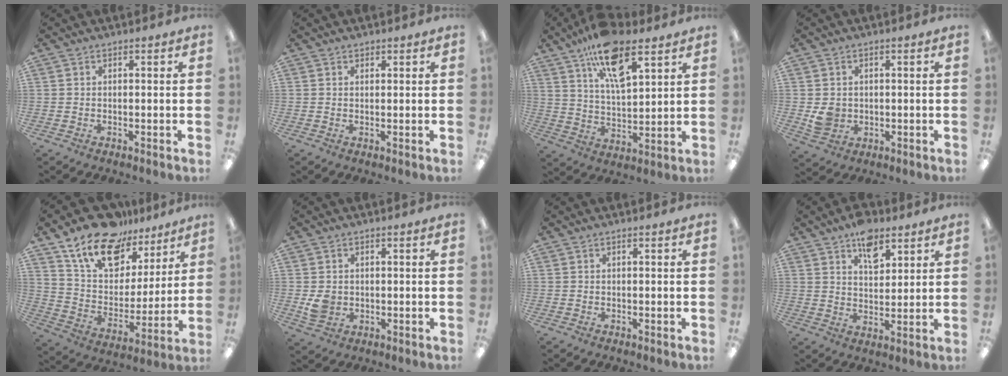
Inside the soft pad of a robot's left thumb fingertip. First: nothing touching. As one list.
[{"total": 1.1, "force": [0.9, 0.5, 0.0], "torque": [0.000, 0.001, 0.018]}, {"total": 15.0, "force": [9.4, 6.2, 9.8], "torque": [-0.161, -0.035, 0.160]}, {"total": 4.3, "force": [0.3, 4.0, 1.7], "torque": [-0.018, 0.001, 0.007]}, {"total": 17.2, "force": [12.7, 9.2, 7.1], "torque": [-0.138, -0.083, 0.226]}, {"total": 4.2, "force": [-0.1, 3.7, 2.1], "torque": [-0.020, 0.000, -0.001]}, {"total": 0.0}, {"total": 8.4, "force": [5.4, 4.8, 4.3], "torque": [-0.052, -0.024, 0.094]}]